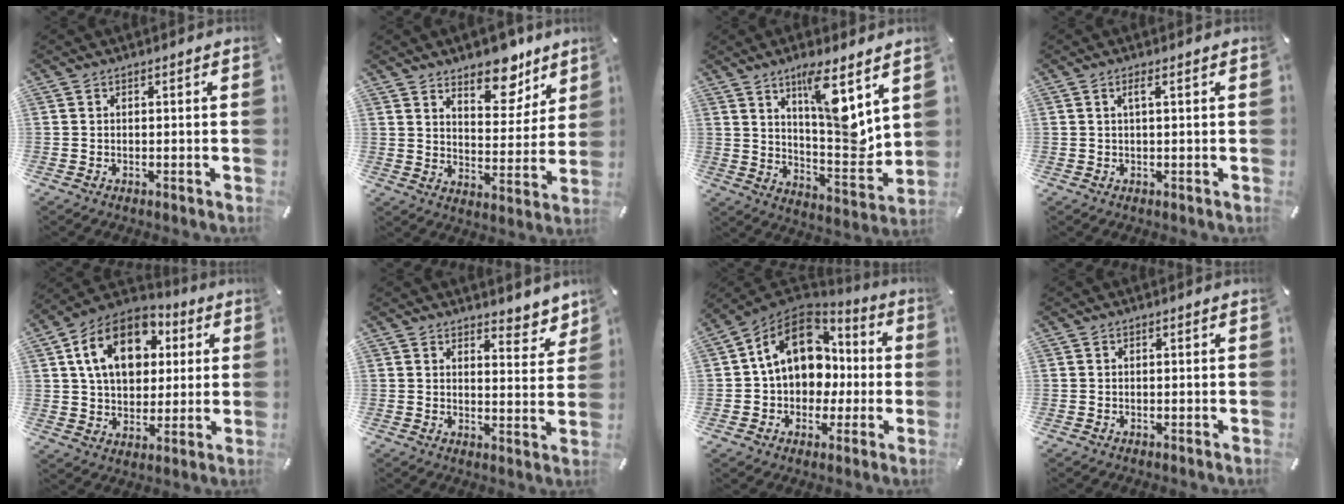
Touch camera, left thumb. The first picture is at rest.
{"total": 11.6, "force": [8.9, 5.8, 4.6], "torque": [-0.038, -0.072, 0.154]}
{"total": 13.5, "force": [7.6, 3.9, 10.5], "torque": [-0.147, -0.064, 0.128]}
{"total": 2.3, "force": [0.7, 0.2, 2.2], "torque": [-0.043, 0.002, 0.009]}
{"total": 16.0, "force": [5.4, 11.5, 9.7], "torque": [-0.182, 0.000, 0.099]}
{"total": 6.0, "force": [5.0, 2.8, 1.5], "torque": [0.000, -0.048, 0.086]}
{"total": 16.4, "force": [2.3, 13.0, 9.8], "torque": [-0.172, 0.002, 0.046]}
{"total": 0.0}